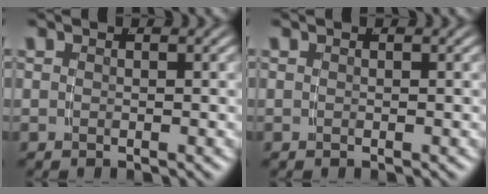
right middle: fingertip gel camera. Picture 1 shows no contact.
{"total": 0.0}